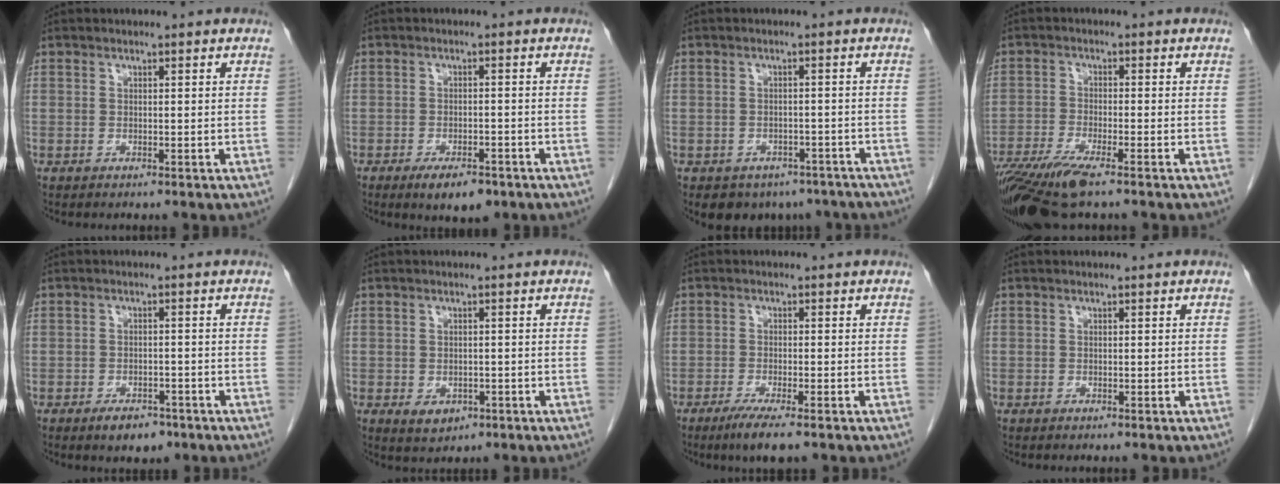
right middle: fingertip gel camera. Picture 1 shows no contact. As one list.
[{"total": 5.4, "force": [-3.5, 2.0, 3.6], "torque": [-0.057, -0.004, -0.048]}, {"total": 8.3, "force": [-6.2, 5.3, 1.9], "torque": [-0.019, 0.008, -0.067]}, {"total": 10.1, "force": [-7.5, 1.1, 6.7], "torque": [-0.123, -0.021, -0.131]}, {"total": 3.9, "force": [-2.6, 2.0, 2.1], "torque": [-0.033, 0.001, -0.032]}, {"total": 2.8, "force": [-1.1, 2.0, 1.5], "torque": [-0.018, 0.000, -0.005]}, {"total": 5.0, "force": [-3.4, 0.4, 3.7], "torque": [-0.064, -0.013, -0.055]}, {"total": 0.0}]